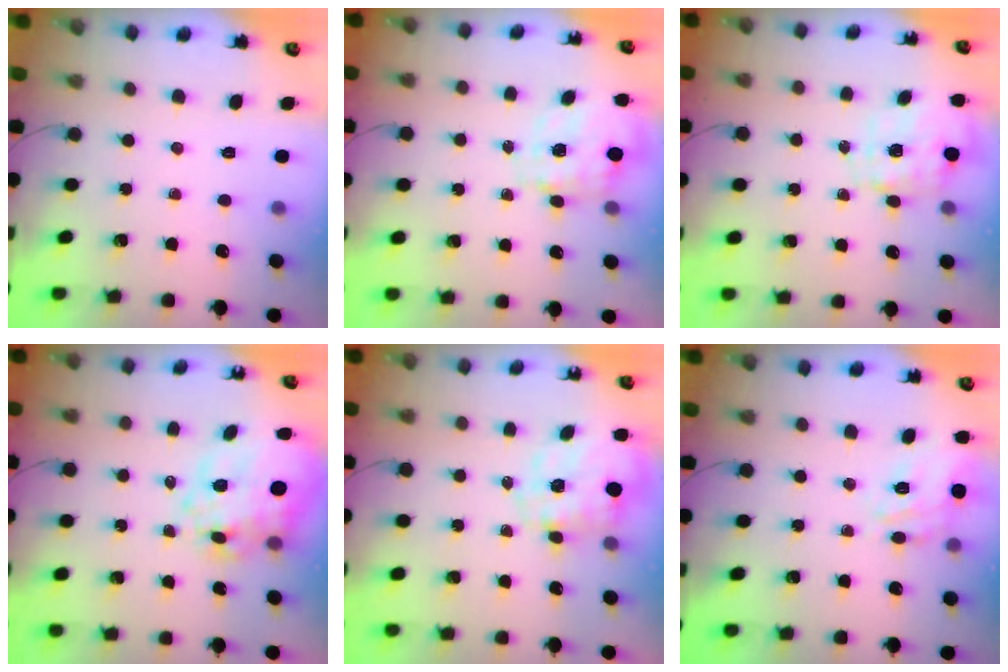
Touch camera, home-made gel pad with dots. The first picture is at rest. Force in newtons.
{"total": 2.5, "press": 2.3, "slide": 1.0}
{"total": 2.8, "press": 2.6, "slide": 0.9}
{"total": 18.5, "press": 18.1, "slide": 3.8}
{"total": 10.7, "press": 10.5, "slide": 1.6}
{"total": 8.8, "press": 8.4, "slide": 2.6}